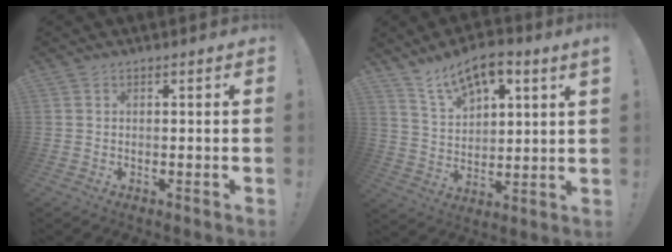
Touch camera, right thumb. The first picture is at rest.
{"total": 10.2, "force": [7.6, 4.0, 5.5], "torque": [-0.098, -0.038, 0.138]}